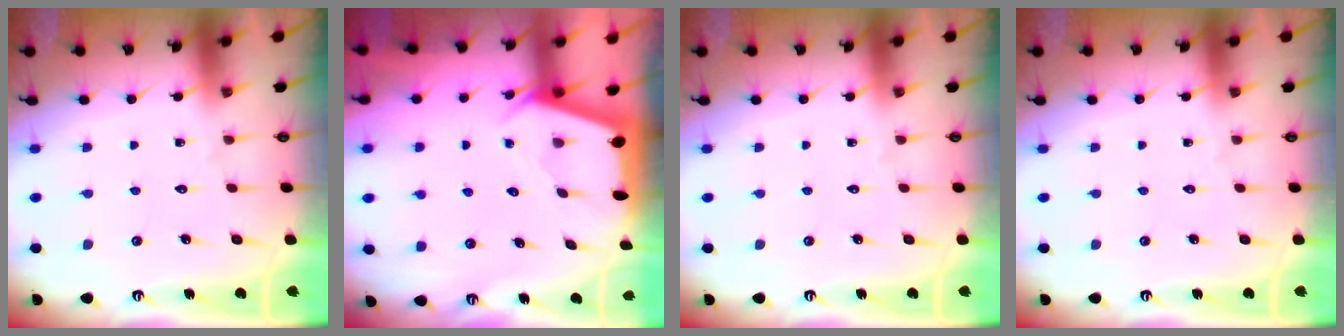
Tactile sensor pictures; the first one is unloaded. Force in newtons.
{"total": 2.4, "press": 2.4, "slide": 0.3}
{"total": 0.0}
{"total": 0.0}